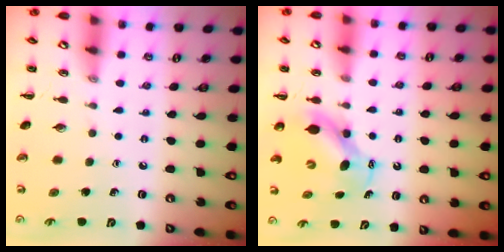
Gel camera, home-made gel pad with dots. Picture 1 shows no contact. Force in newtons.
{"total": 6.5, "press": 6.4, "slide": 1.0}